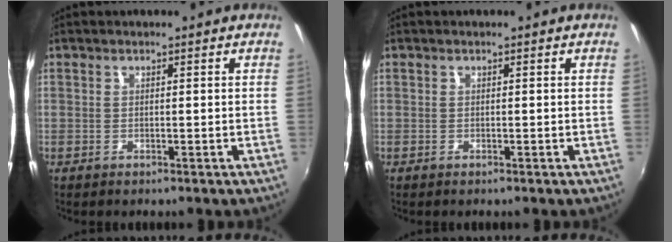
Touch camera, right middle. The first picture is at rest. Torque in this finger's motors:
{"motor_torque": [0.08, 0.18, 0.05, 0.00]}